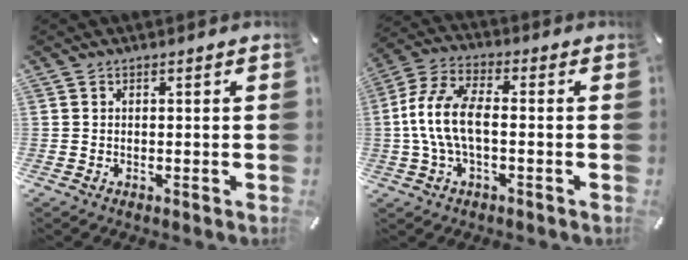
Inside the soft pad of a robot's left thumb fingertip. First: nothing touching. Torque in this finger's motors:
{"motor_torque": [0.03, 0.91, 0.78, -0.49, 0.51]}